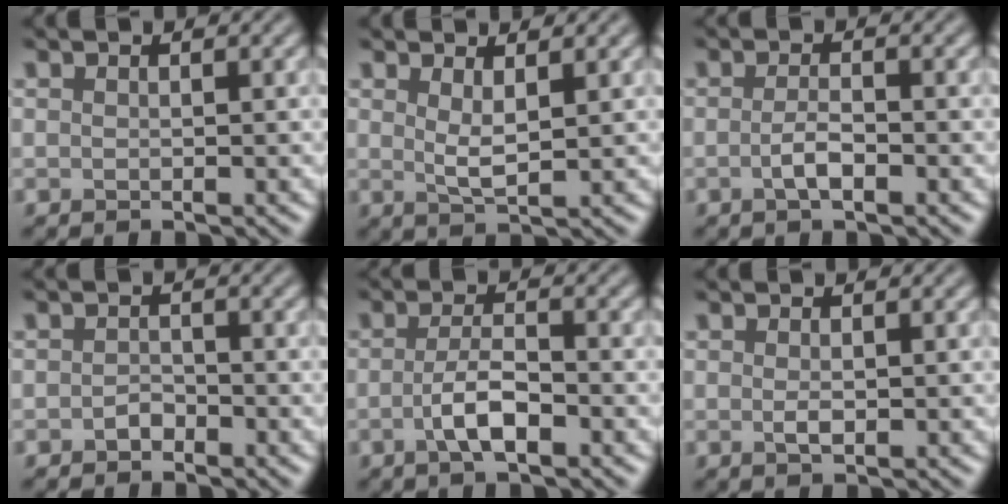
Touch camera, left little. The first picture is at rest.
{"total": 2.0, "force": [1.1, 0.5, 1.7], "torque": [-0.032, -0.007, 0.022]}
{"total": 1.8, "force": [-0.6, 0.5, 1.6], "torque": [-0.033, 0.001, -0.016]}
{"total": 1.1, "force": [-0.7, 0.7, 0.5], "torque": [-0.008, 0.002, -0.015]}
{"total": 3.2, "force": [-1.1, 1.0, 2.8], "torque": [-0.057, 0.002, -0.025]}
{"total": 1.0, "force": [0.0, 0.5, 0.9], "torque": [-0.020, -0.003, 0.000]}